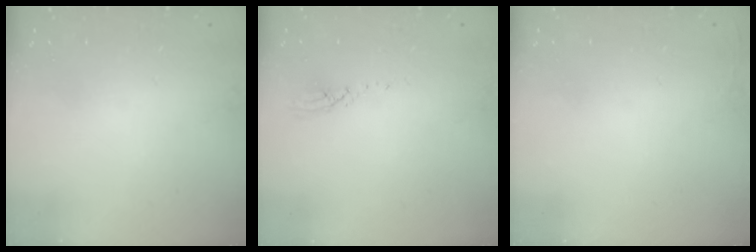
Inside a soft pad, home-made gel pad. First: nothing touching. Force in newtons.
{"total": 3.0, "press": 3.0, "slide": 0.1}
{"total": 2.5, "press": 2.4, "slide": 0.9}